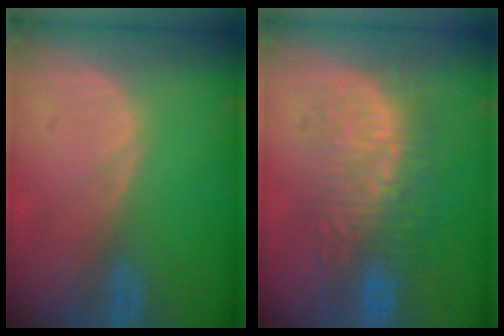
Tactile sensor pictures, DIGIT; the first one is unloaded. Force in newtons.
{"total": 8.9, "press": 8.7, "slide": 2.0}